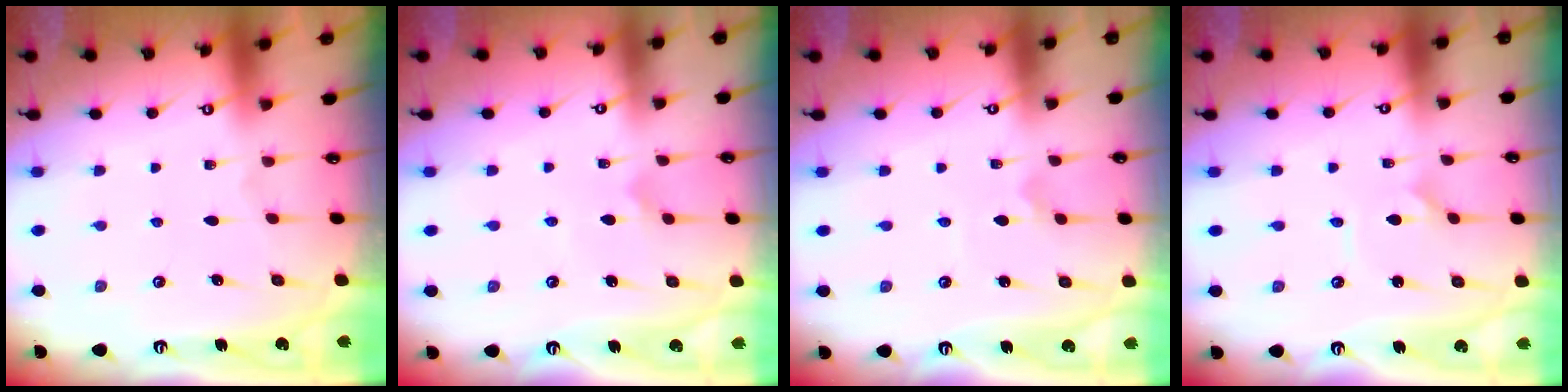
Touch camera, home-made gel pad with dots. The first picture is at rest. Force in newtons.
{"total": 3.8, "press": 3.8, "slide": 0.5}
{"total": 1.2, "press": 1.1, "slide": 0.2}
{"total": 0.7, "press": 0.7, "slide": 0.0}